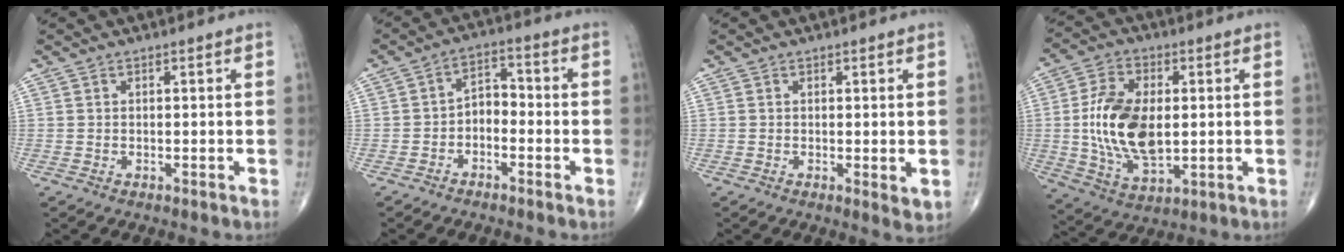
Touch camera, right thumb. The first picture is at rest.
{"total": 4.7, "force": [-1.9, 3.0, 3.1], "torque": [-0.036, 0.034, -0.043]}
{"total": 2.4, "force": [0.0, 0.8, 2.3], "torque": [-0.034, -0.010, -0.002]}
{"total": 15.4, "force": [0.3, 8.6, 12.8], "torque": [-0.236, -0.006, 0.012]}